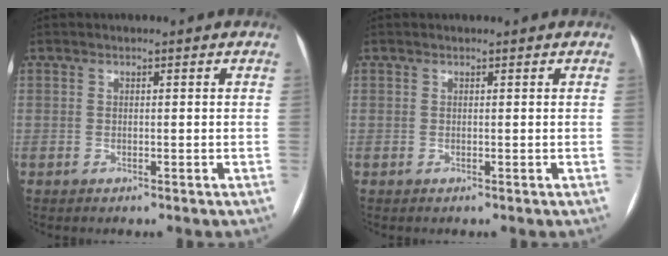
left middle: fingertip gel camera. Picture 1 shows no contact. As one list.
[{"total": 0.0}]